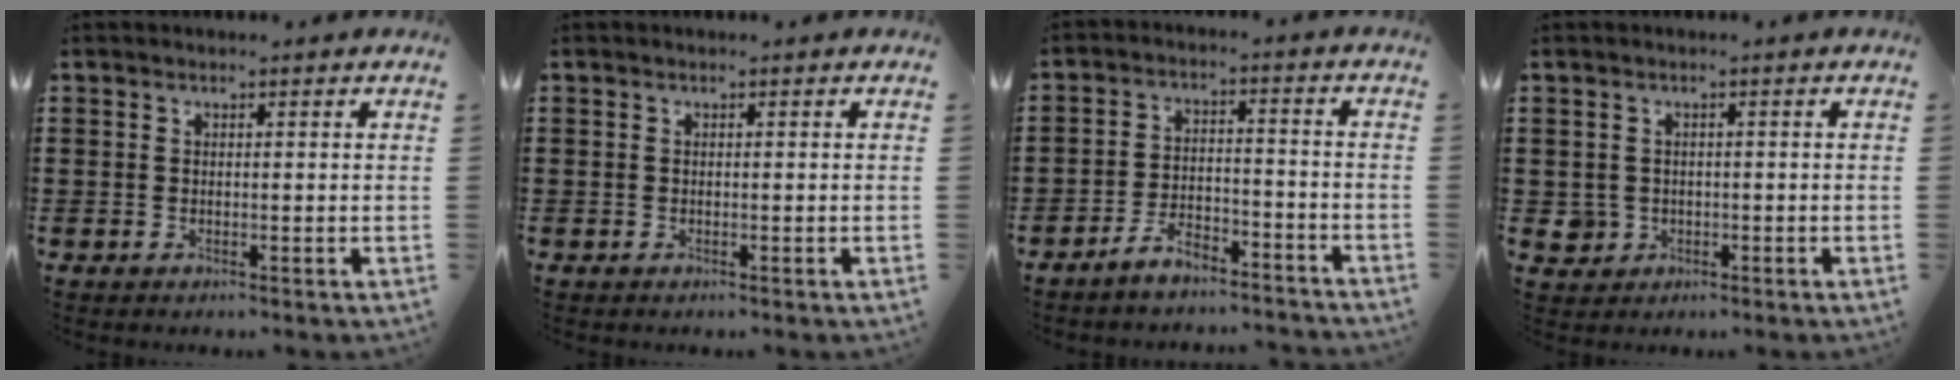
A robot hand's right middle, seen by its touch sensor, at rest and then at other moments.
{"total": 0.0}
{"total": 5.3, "force": [-4.9, 0.9, 1.5], "torque": [-0.032, 0.008, -0.100]}
{"total": 1.8, "force": [-0.4, 1.7, 0.2], "torque": [-0.012, 0.005, -0.011]}